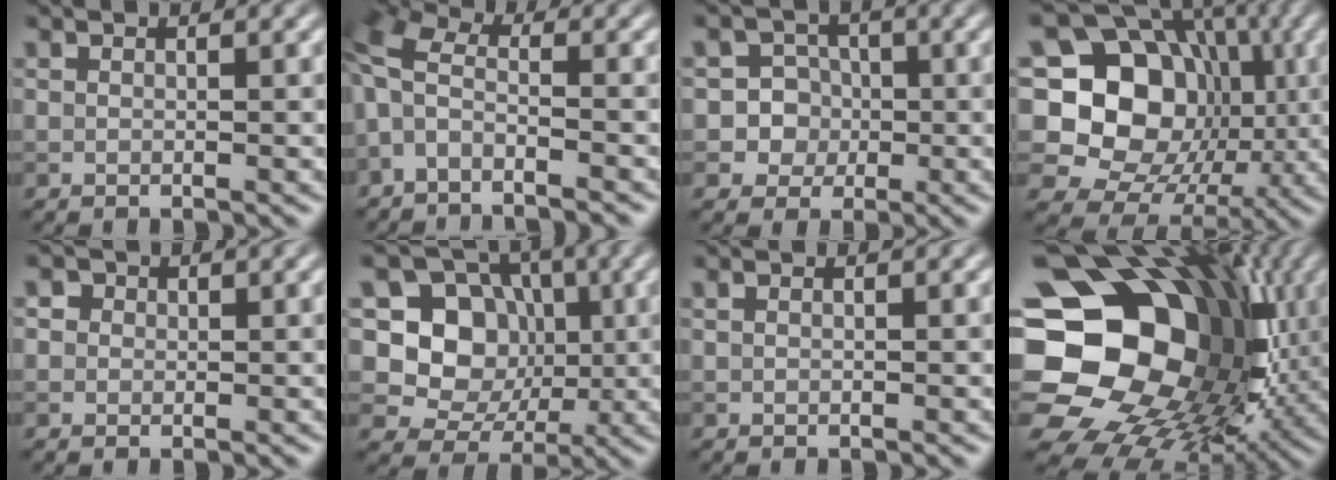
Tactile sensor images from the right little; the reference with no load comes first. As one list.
[{"total": 4.7, "force": [-2.7, 1.9, 3.3], "torque": [-0.073, 0.006, -0.059]}, {"total": 5.5, "force": [-0.7, 5.3, 1.6], "torque": [-0.009, 0.035, -0.024]}, {"total": 16.1, "force": [1.0, 13.9, 8.0], "torque": [-0.152, 0.028, 0.004]}, {"total": 2.1, "force": [0.9, 1.6, 0.9], "torque": [-0.019, 0.005, 0.009]}, {"total": 7.7, "force": [0.4, 6.6, 4.0], "torque": [-0.057, -0.004, -0.009]}, {"total": 0.0}, {"total": 21.1, "force": [0.3, 17.6, 11.7], "torque": [-0.209, -0.010, 0.001]}]